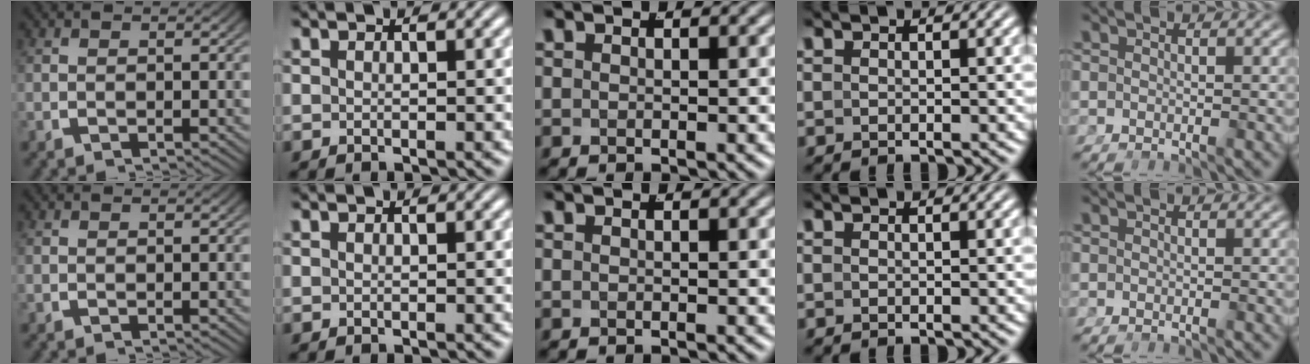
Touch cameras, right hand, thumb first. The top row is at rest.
{}